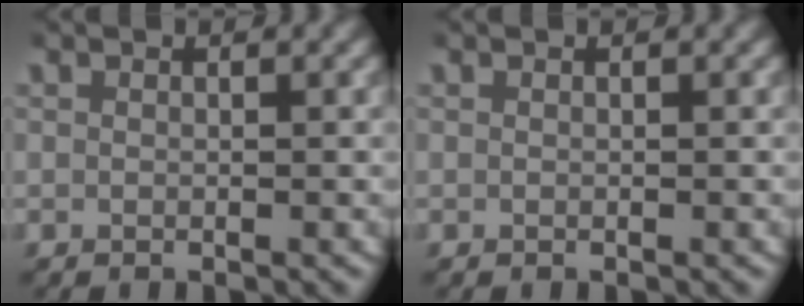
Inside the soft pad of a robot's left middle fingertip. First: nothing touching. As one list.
[{"total": 0.0}]